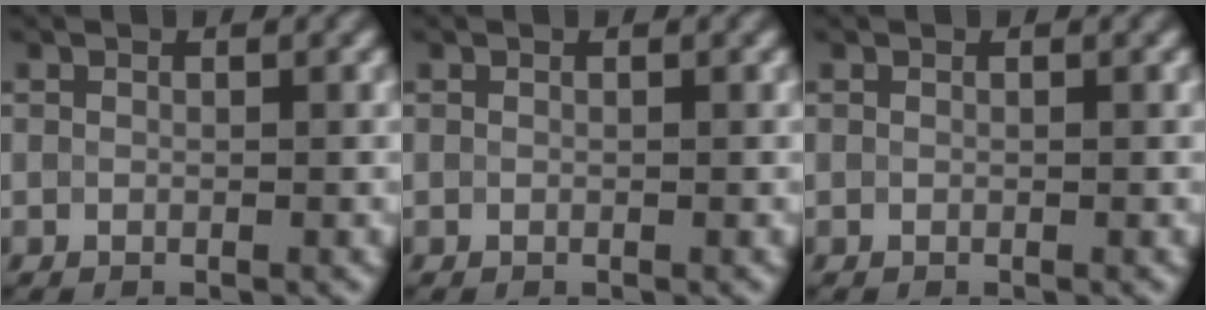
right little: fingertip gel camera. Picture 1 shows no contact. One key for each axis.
{"total": 0.0}
{"total": 0.0}